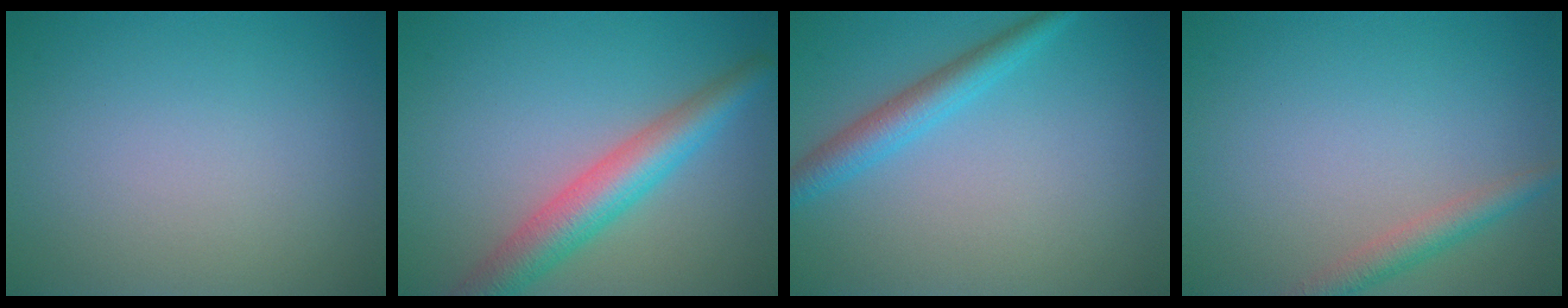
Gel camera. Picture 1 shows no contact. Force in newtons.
{"total": 5.3, "press": 5.3, "slide": 0.2}
{"total": 3.1, "press": 3.1, "slide": 0.1}
{"total": 2.3, "press": 2.3, "slide": 0.1}